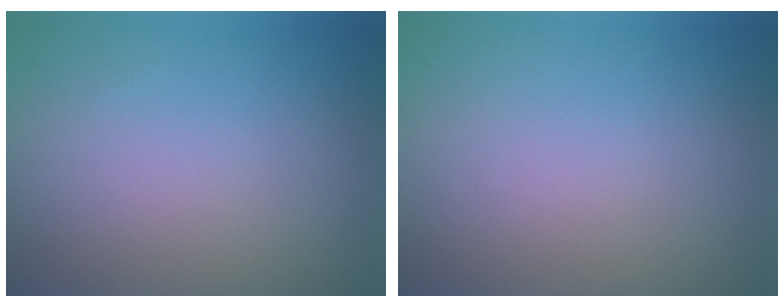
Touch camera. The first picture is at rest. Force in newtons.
{"total": 0.0}